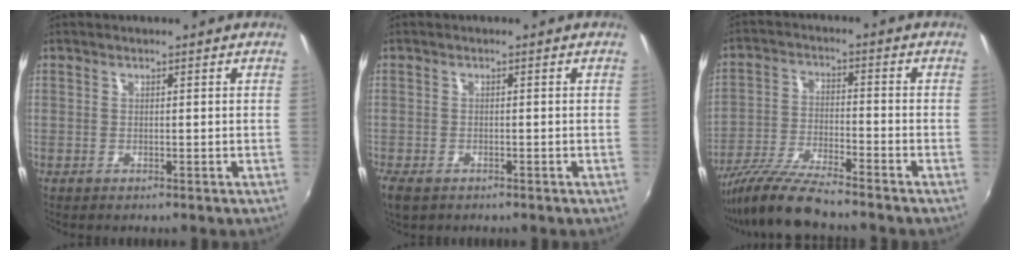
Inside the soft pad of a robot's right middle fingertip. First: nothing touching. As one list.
[{"total": 3.7, "force": [-2.5, 1.7, 2.0], "torque": [-0.049, -0.015, -0.046]}, {"total": 10.9, "force": [-9.6, 0.1, 5.2], "torque": [-0.111, -0.012, -0.185]}]